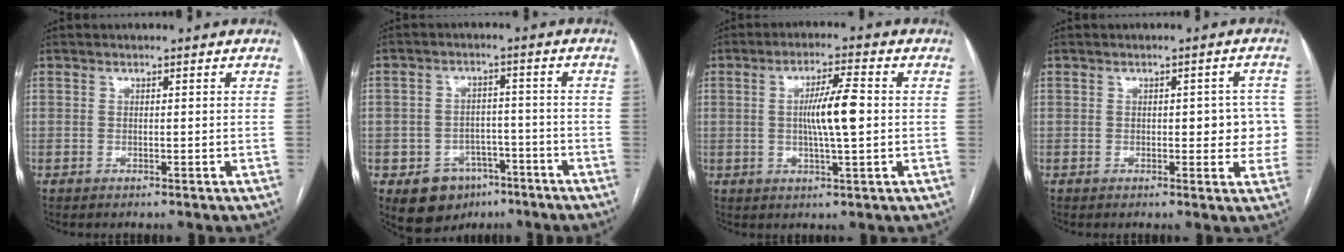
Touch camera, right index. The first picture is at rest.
{"total": 7.8, "force": [-4.2, 6.0, 2.6], "torque": [-0.039, 0.016, -0.055]}
{"total": 7.3, "force": [0.1, 0.5, 7.3], "torque": [-0.131, 0.003, -0.001]}
{"total": 5.5, "force": [-0.1, 2.7, 4.8], "torque": [-0.042, 0.018, 0.001]}